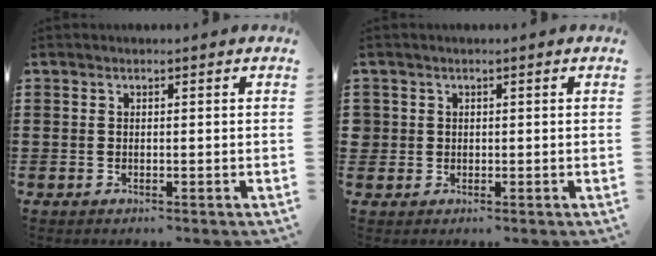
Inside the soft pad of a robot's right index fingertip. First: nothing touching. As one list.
[{"total": 1.3, "force": [0.2, 1.3, 0.1], "torque": [-0.008, 0.006, 0.002]}]